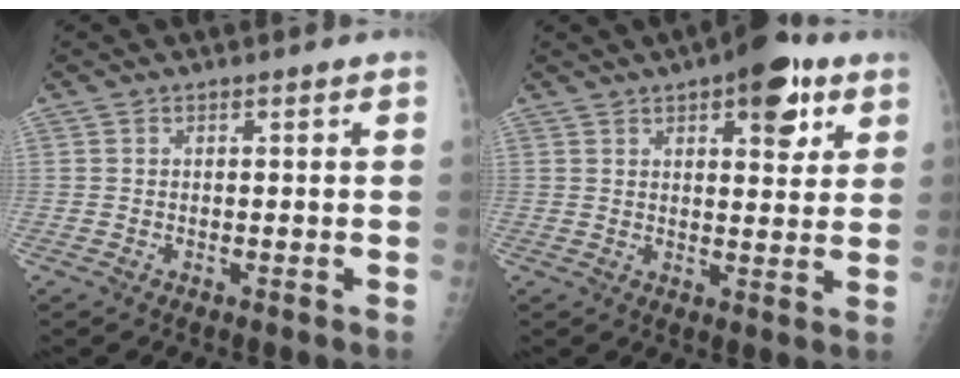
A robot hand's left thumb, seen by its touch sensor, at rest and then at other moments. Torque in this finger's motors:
{"motor_torque": [1.18, 0.87, 1.10, -0.32, 0.14]}